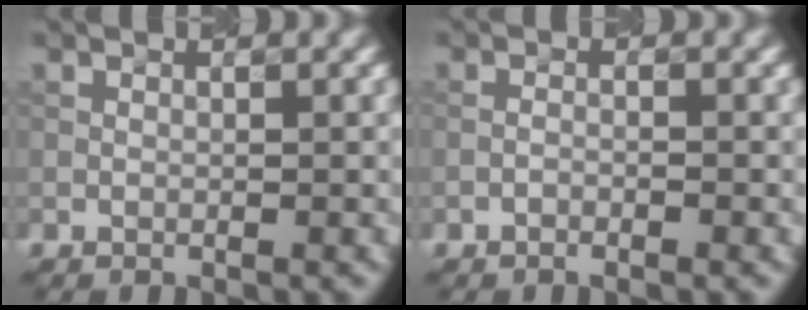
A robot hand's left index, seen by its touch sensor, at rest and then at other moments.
{"total": 1.0, "force": [-0.7, 0.2, 0.7], "torque": [-0.018, 0.003, -0.014]}